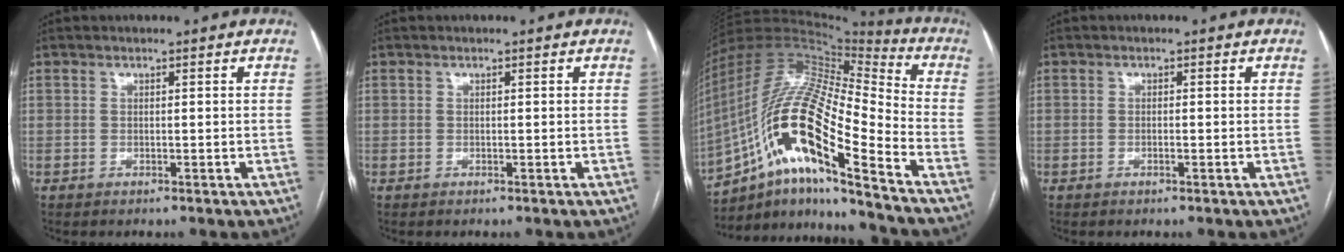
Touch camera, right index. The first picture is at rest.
{"total": 0.0}
{"total": 21.9, "force": [-10.9, 3.8, 18.6], "torque": [-0.380, 0.005, -0.193]}
{"total": 0.7, "force": [-0.3, 0.1, 0.6], "torque": [-0.013, 0.000, -0.003]}